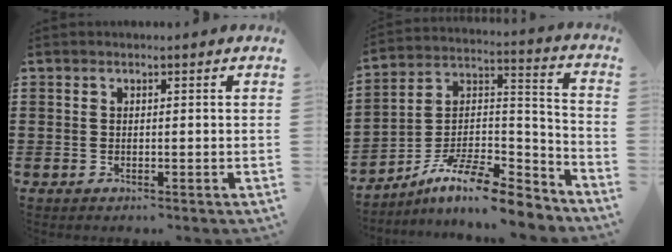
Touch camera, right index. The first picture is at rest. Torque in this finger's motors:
{"motor_torque": [0.76, 1.20, -0.05, -0.21]}